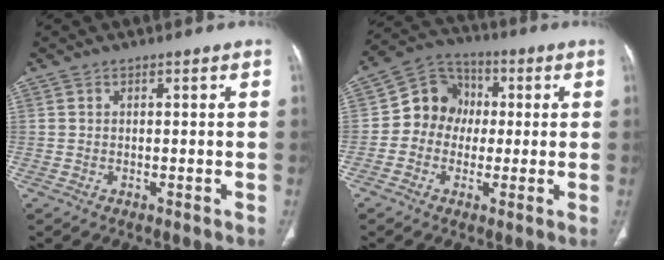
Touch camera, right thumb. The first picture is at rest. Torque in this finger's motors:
{"motor_torque": [0.80, 0.59, 0.54, -0.40, 0.00]}